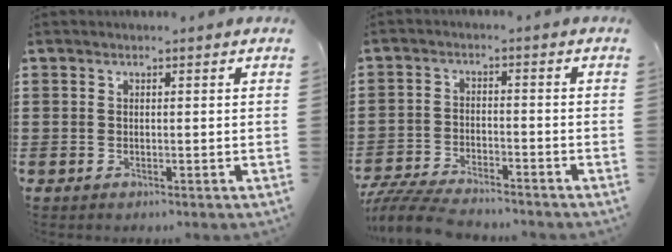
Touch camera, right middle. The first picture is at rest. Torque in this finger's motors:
{"motor_torque": [1.20, -0.94, 0.15, 0.12]}